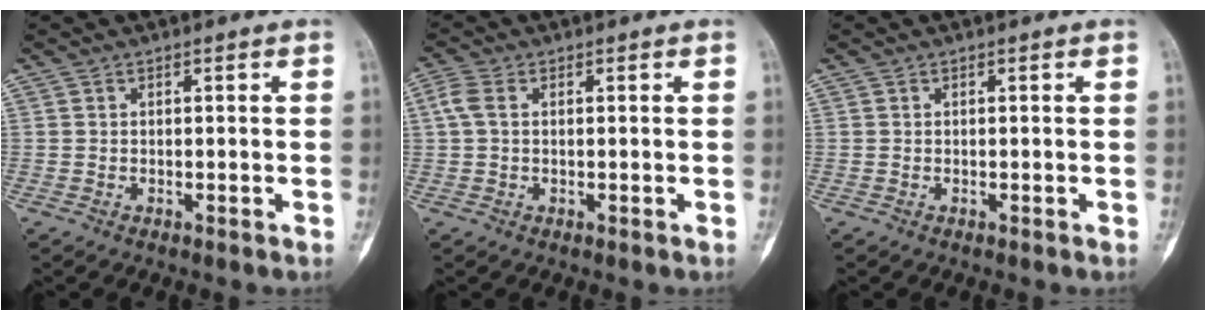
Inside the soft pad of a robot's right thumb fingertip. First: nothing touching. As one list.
[{"total": 3.4, "force": [0.6, 2.1, 2.6], "torque": [-0.076, 0.012, 0.009]}, {"total": 0.0}]